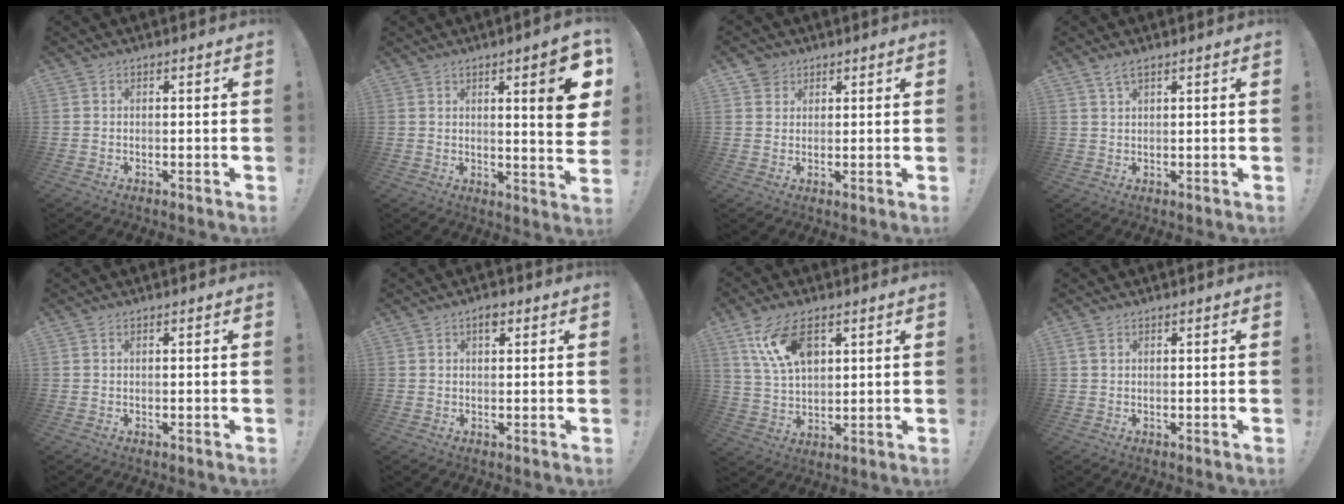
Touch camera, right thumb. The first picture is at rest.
{"total": 11.0, "force": [3.5, 1.3, 10.4], "torque": [-0.127, -0.030, 0.046]}
{"total": 3.2, "force": [2.2, 2.4, 0.3], "torque": [0.000, -0.011, 0.039]}
{"total": 2.9, "force": [2.0, 0.6, 2.0], "torque": [-0.034, -0.009, 0.035]}
{"total": 0.0}
{"total": 2.7, "force": [1.5, 1.4, 1.9], "torque": [-0.017, -0.006, 0.020]}
{"total": 13.3, "force": [6.4, 7.0, 9.3], "torque": [-0.168, -0.012, 0.121]}
{"total": 1.5, "force": [0.9, 0.7, 0.9], "torque": [-0.021, 0.003, 0.017]}